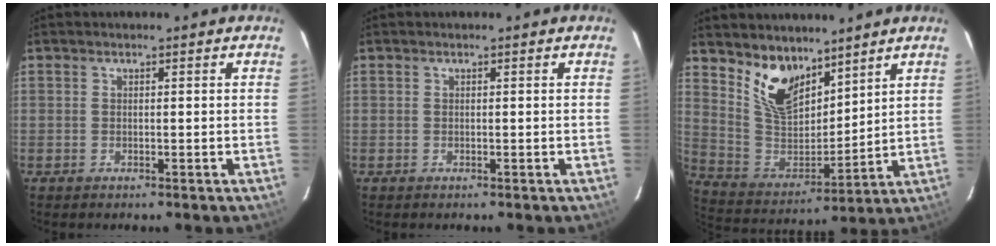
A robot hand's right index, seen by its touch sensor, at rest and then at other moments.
{"total": 0.0}
{"total": 12.6, "force": [8.8, 6.6, 6.2], "torque": [-0.126, -0.001, 0.181]}